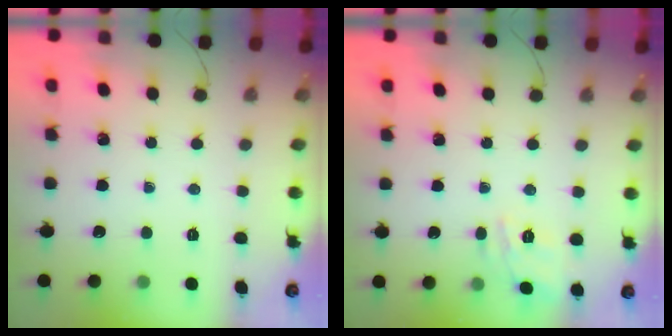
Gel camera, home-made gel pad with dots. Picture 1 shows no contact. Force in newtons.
{"total": 5.3, "press": 5.2, "slide": 1.1}